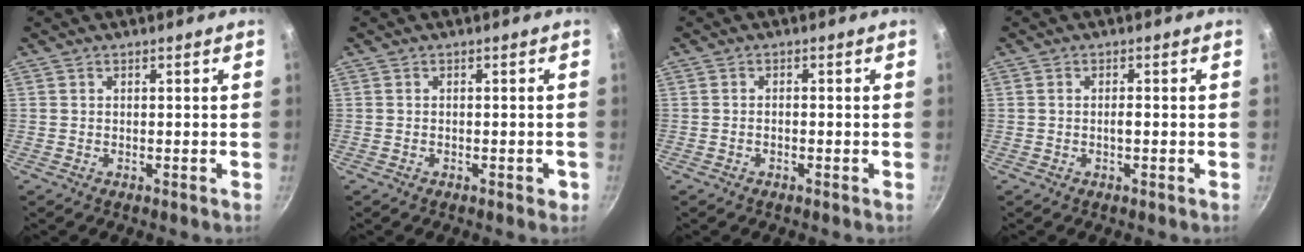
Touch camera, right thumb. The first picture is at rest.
{"total": 1.5, "force": [-0.7, 0.8, 1.1], "torque": [-0.009, 0.007, -0.006]}
{"total": 1.0, "force": [-0.5, 0.5, 0.7], "torque": [-0.015, 0.009, -0.012]}
{"total": 1.2, "force": [-0.3, 0.4, 1.1], "torque": [-0.019, 0.005, -0.007]}